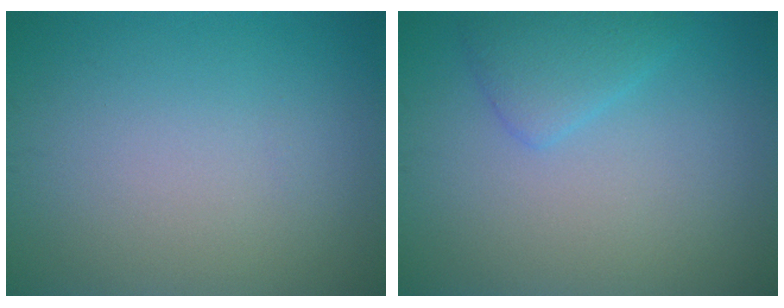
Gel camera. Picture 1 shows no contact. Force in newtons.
{"total": 2.3, "press": 2.3, "slide": 0.2}